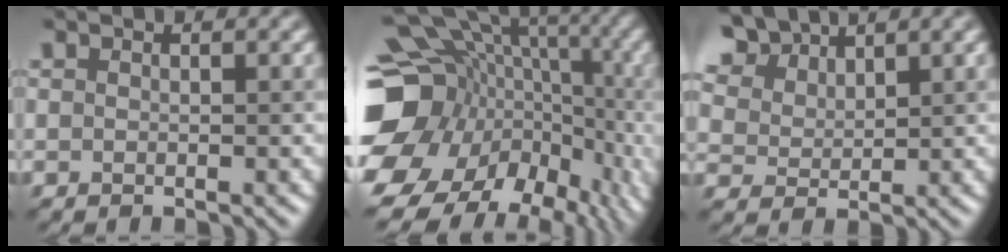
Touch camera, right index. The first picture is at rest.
{"total": 14.8, "force": [-0.9, 12.7, 7.6], "torque": [-0.157, 0.007, -0.008]}
{"total": 7.3, "force": [5.8, 3.8, 2.3], "torque": [-0.092, 0.025, 0.117]}